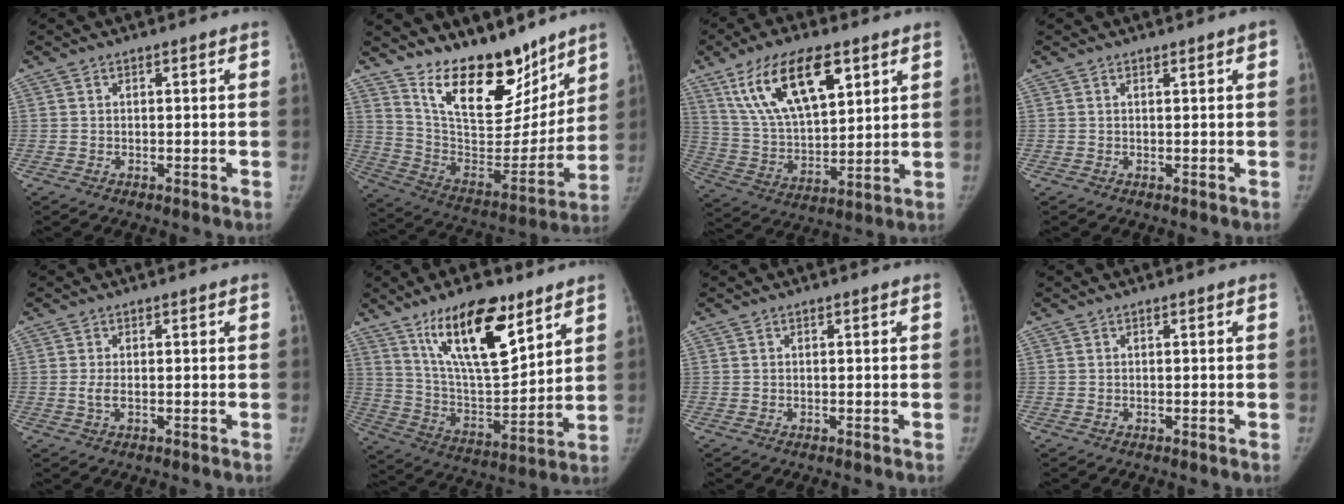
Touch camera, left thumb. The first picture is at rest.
{"total": 22.6, "force": [16.4, 9.9, 12.1], "torque": [-0.141, -0.099, 0.278]}
{"total": 18.7, "force": [9.6, 8.2, 13.7], "torque": [-0.220, -0.029, 0.182]}
{"total": 0.9, "force": [0.5, 0.2, 0.7], "torque": [-0.008, 0.002, 0.006]}
{"total": 1.7, "force": [-0.1, 0.7, 1.5], "torque": [-0.040, 0.000, -0.001]}
{"total": 19.1, "force": [11.7, 6.8, 13.5], "torque": [-0.193, -0.063, 0.216]}
{"total": 0.0}
{"total": 0.0}